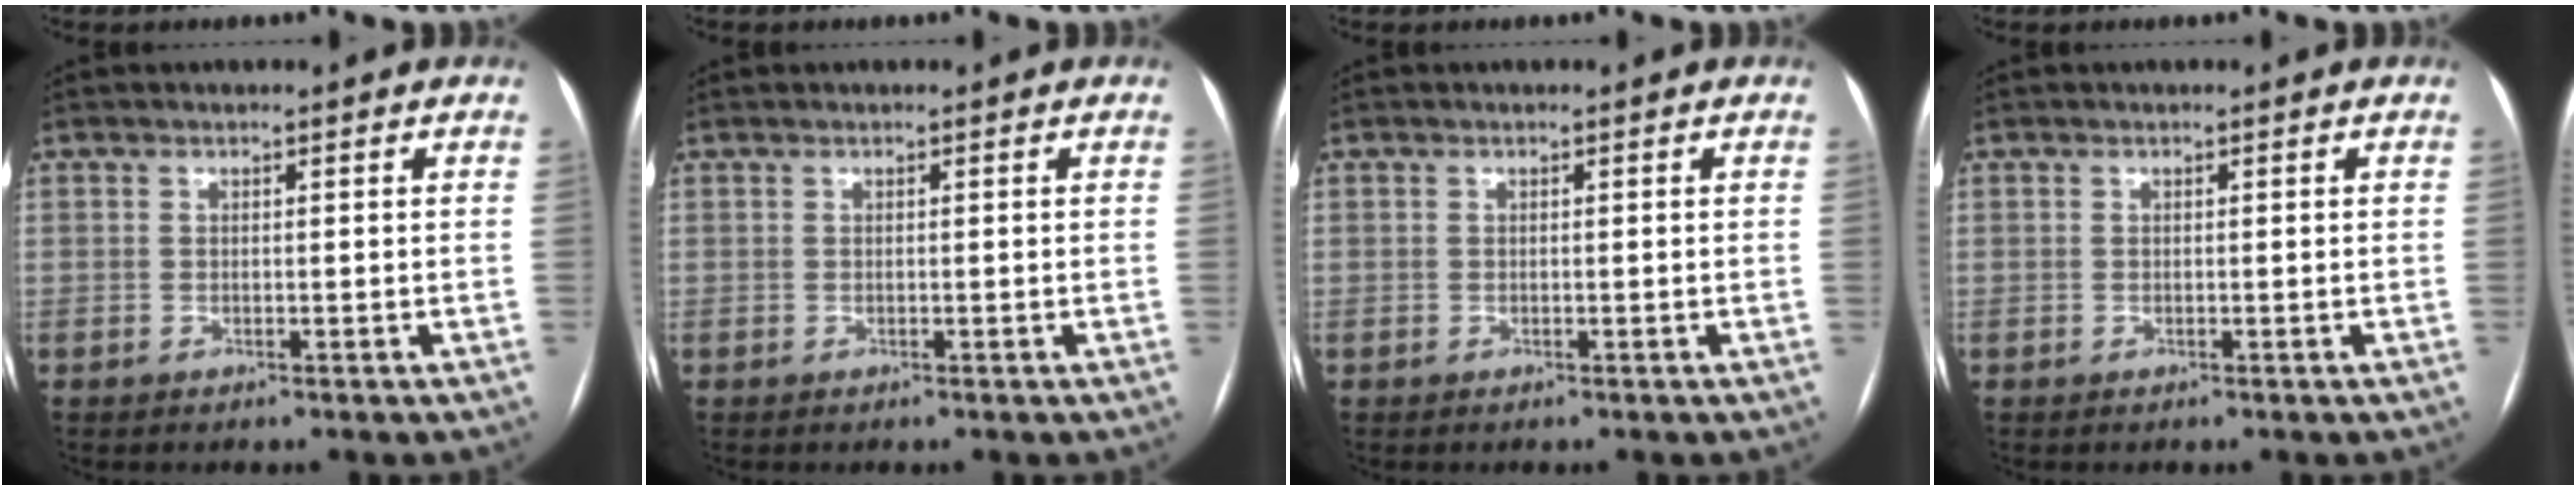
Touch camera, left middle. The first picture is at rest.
{"total": 0.0}
{"total": 0.0}
{"total": 0.0}